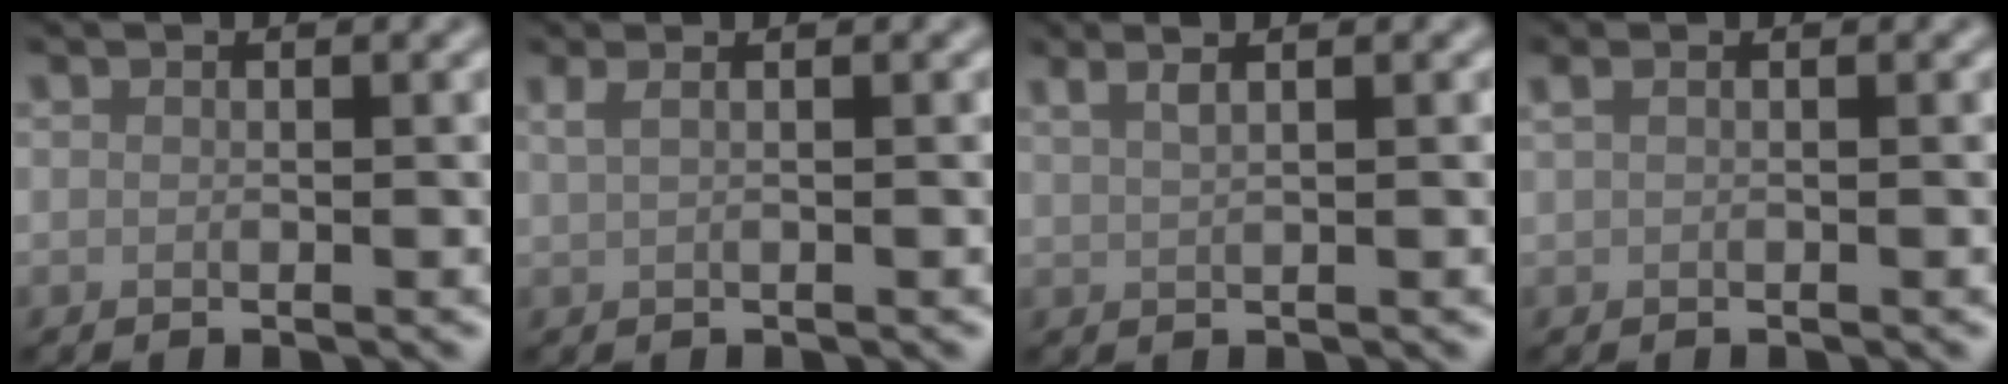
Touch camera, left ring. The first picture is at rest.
{"total": 2.1, "force": [1.1, 1.0, 1.6], "torque": [-0.022, -0.001, 0.002]}
{"total": 2.9, "force": [1.9, 1.1, 1.9], "torque": [-0.018, 0.008, 0.010]}
{"total": 1.0, "force": [0.4, 0.3, 0.9], "torque": [-0.020, 0.005, 0.007]}